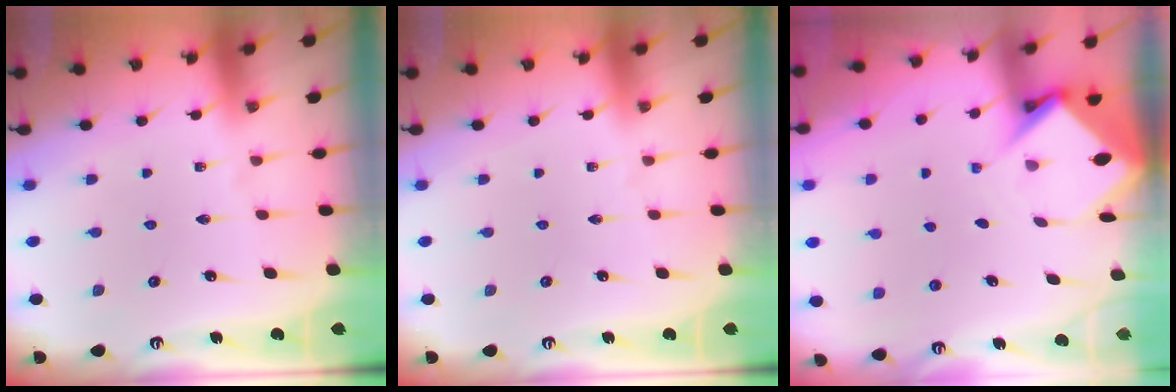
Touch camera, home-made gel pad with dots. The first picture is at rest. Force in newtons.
{"total": 0.0}
{"total": 4.8, "press": 4.8, "slide": 0.3}